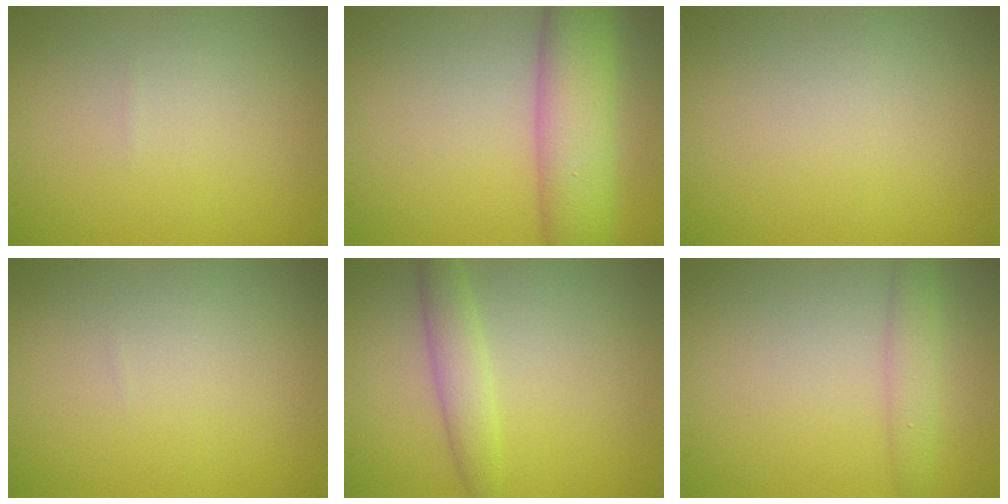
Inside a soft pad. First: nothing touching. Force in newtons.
{"total": 7.6, "press": 7.6, "slide": 0.1}
{"total": 0.0}
{"total": 0.0}
{"total": 2.7, "press": 2.7, "slide": 0.2}
{"total": 2.2, "press": 2.2, "slide": 0.1}